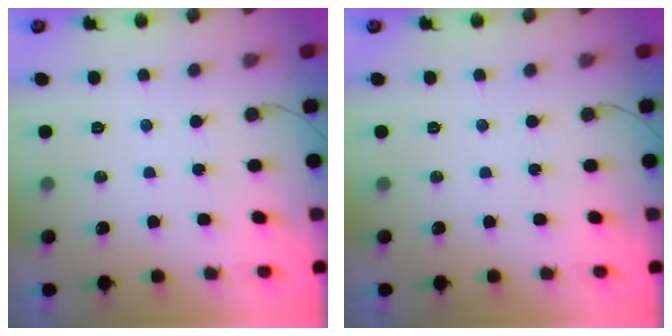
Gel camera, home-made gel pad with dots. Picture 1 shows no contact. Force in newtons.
{"total": 0.0}